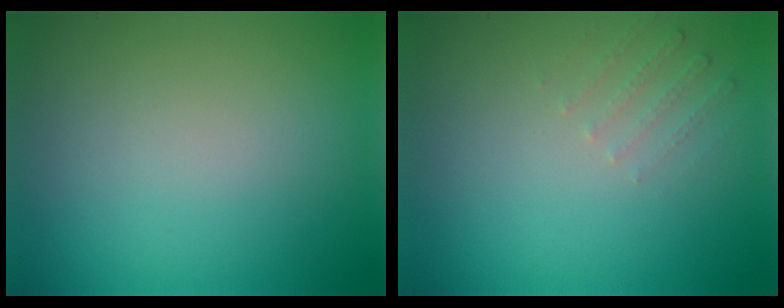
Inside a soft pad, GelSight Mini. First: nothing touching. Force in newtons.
{"total": 1.3, "press": 1.3, "slide": 0.4}